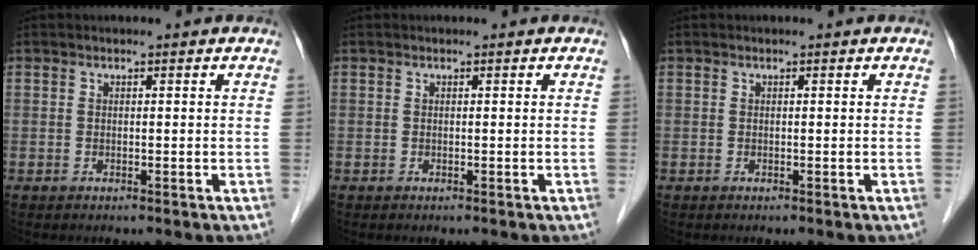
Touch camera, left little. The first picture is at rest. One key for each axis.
{"total": 0.0}
{"total": 0.0}